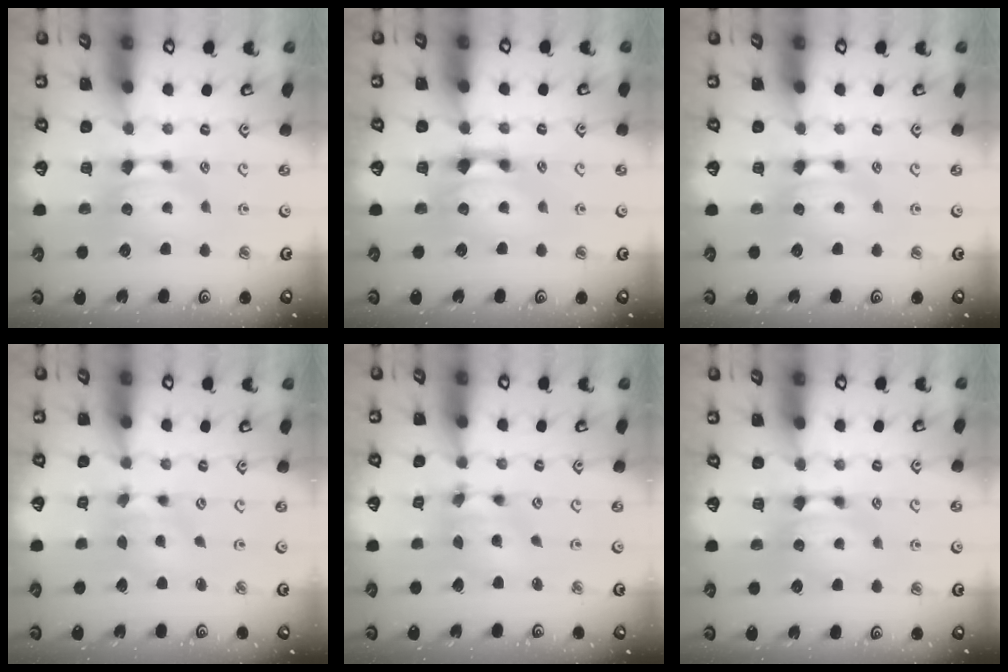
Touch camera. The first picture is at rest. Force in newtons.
{"total": 1.6, "press": 0.9, "slide": 1.3}
{"total": 0.0}
{"total": 2.5, "press": 2.1, "slide": 1.5}
{"total": 4.2, "press": 3.8, "slide": 1.8}
{"total": 0.0}